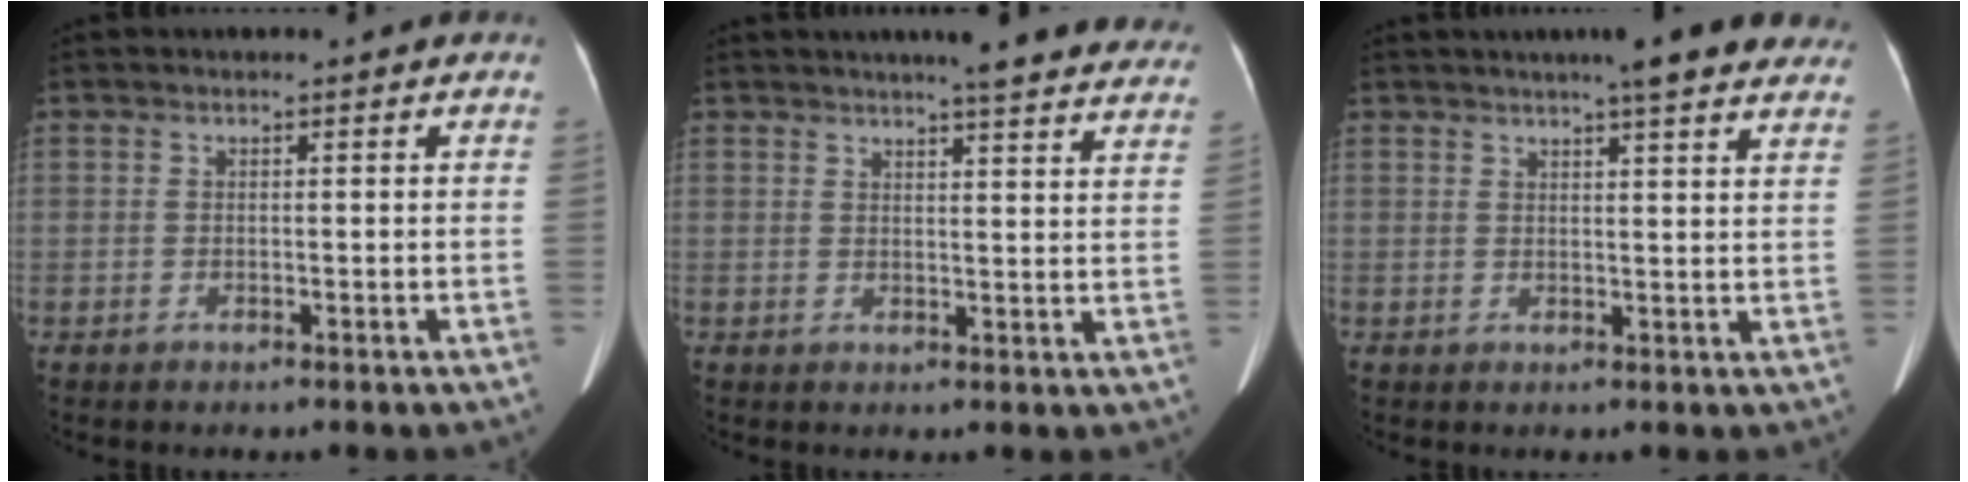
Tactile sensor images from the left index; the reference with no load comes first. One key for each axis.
{"total": 16.0, "fx": 14.4, "fy": 1.5, "fz": 6.8, "tx": -0.072, "ty": -0.006, "tz": 0.157}
{"total": 10.5, "fx": 8.6, "fy": 1.0, "fz": 6.0, "tx": -0.067, "ty": 0.014, "tz": 0.090}